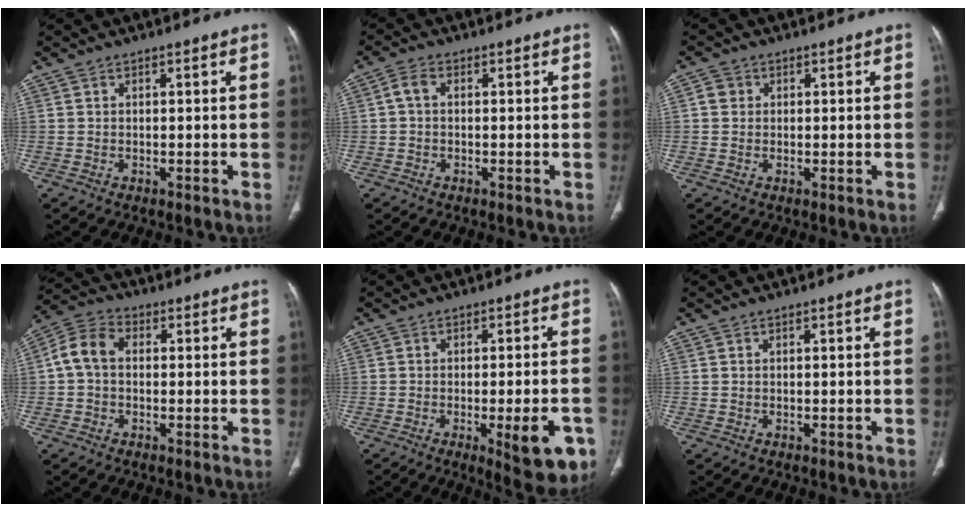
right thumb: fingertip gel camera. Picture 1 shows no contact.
{"total": 2.4, "force": [0.1, 1.5, 1.9], "torque": [-0.037, 0.007, -0.005]}
{"total": 2.3, "force": [0.5, 2.1, 0.8], "torque": [-0.004, 0.002, 0.006]}
{"total": 6.9, "force": [0.3, 5.1, 4.7], "torque": [-0.089, 0.025, -0.004]}
{"total": 11.0, "force": [-4.3, 3.0, 9.6], "torque": [-0.109, 0.004, -0.050]}
{"total": 0.0}